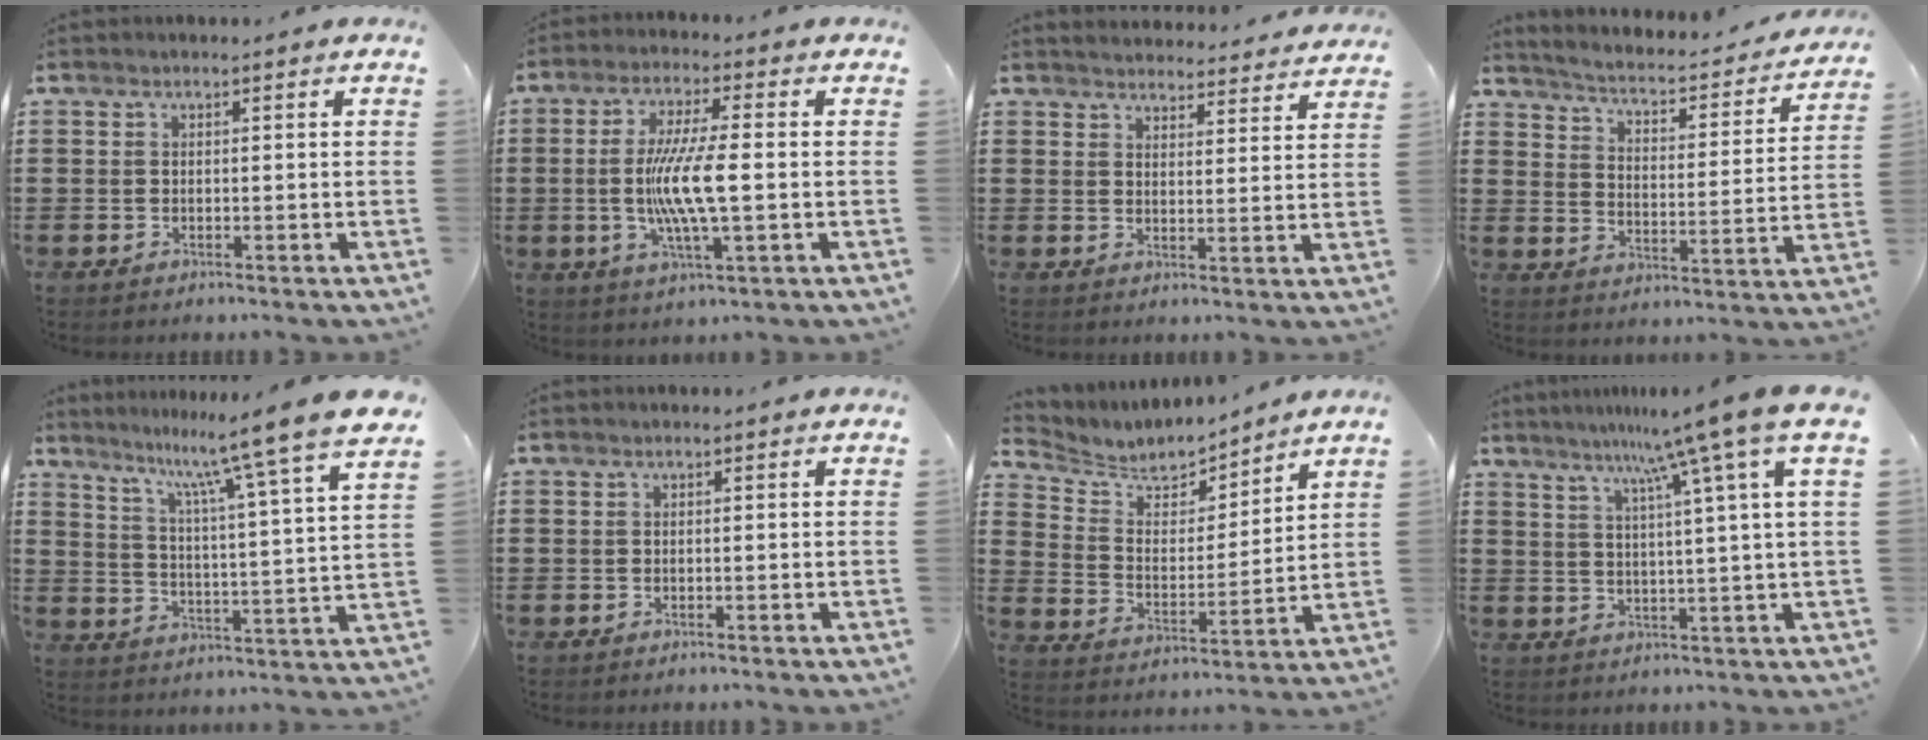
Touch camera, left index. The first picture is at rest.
{"total": 9.1, "force": [-0.6, 1.2, 9.0], "torque": [-0.179, -0.009, -0.018]}
{"total": 3.3, "force": [3.3, 0.0, 0.0], "torque": [-0.004, -0.025, 0.057]}
{"total": 2.5, "force": [2.3, 0.1, 1.0], "torque": [-0.038, -0.031, 0.027]}
{"total": 9.9, "force": [8.6, -1.7, 4.7], "torque": [-0.103, -0.073, 0.130]}
{"total": 0.0}
{"total": 6.3, "force": [5.7, 2.2, 1.1], "torque": [-0.059, -0.035, 0.099]}
{"total": 9.1, "force": [5.6, -2.2, 6.9], "torque": [-0.135, -0.024, 0.079]}